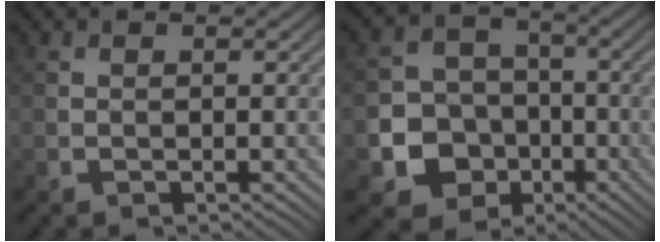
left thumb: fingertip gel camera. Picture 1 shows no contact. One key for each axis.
{"total": 10.1, "fx": -3.5, "fy": 8.8, "fz": 3.4, "tx": -0.088, "ty": -0.028, "tz": -0.098}